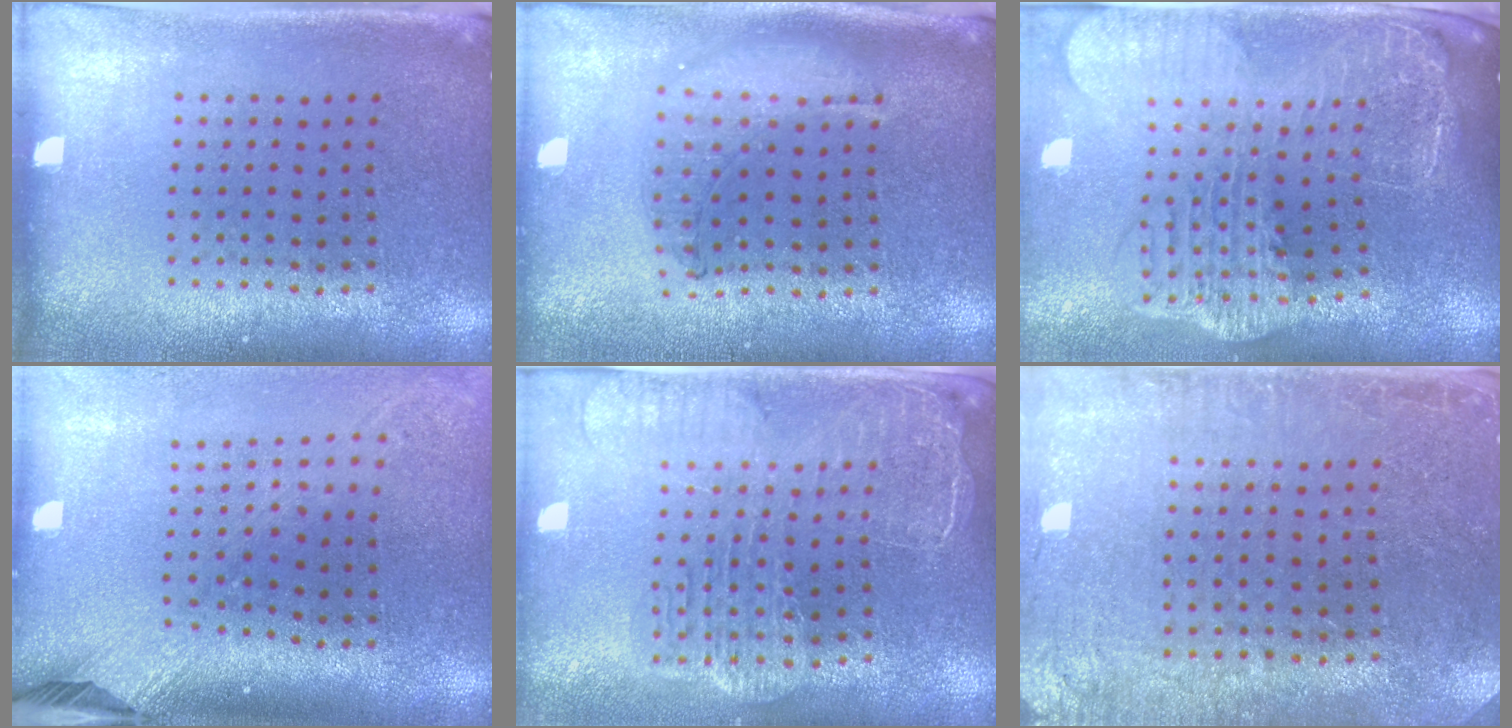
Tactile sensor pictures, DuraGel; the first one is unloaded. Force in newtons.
{"total": 1.1, "press": 1.0, "slide": 0.2}
{"total": 3.8, "press": 3.0, "slide": 2.3}
{"total": 2.4, "press": 1.8, "slide": 1.7}
{"total": 2.5, "press": 2.2, "slide": 1.3}
{"total": 0.7, "press": 0.7, "slide": 0.2}